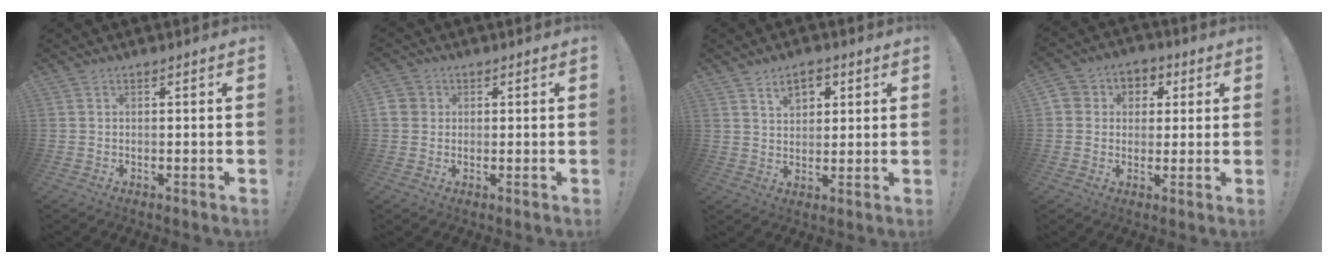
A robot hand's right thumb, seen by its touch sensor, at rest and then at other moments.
{"total": 3.8, "force": [0.7, 3.5, 1.3], "torque": [-0.024, 0.006, 0.015]}
{"total": 6.9, "force": [3.7, 4.6, 3.6], "torque": [-0.050, -0.006, 0.065]}
{"total": 6.6, "force": [-0.4, 6.3, 1.9], "torque": [-0.022, 0.010, -0.003]}